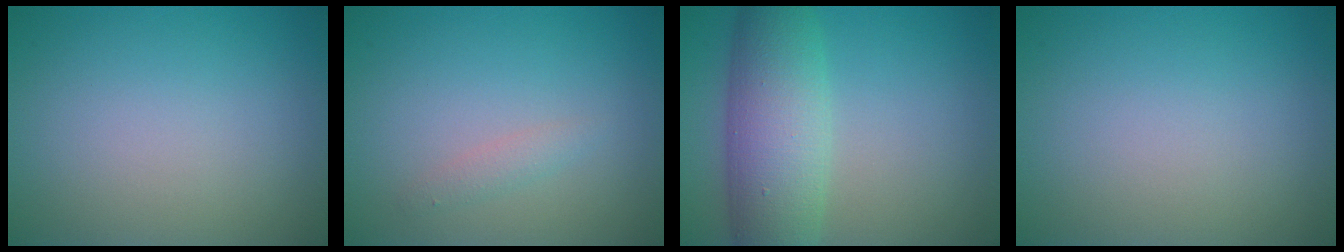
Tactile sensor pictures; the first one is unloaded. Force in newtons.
{"total": 1.1, "press": 1.1, "slide": 0.0}
{"total": 7.6, "press": 7.6, "slide": 0.2}
{"total": 0.0}